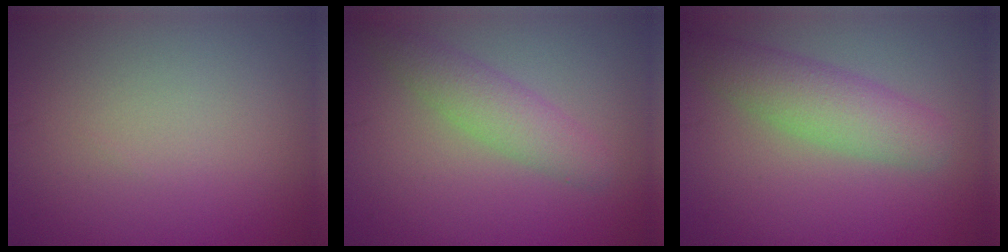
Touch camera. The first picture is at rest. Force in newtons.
{"total": 3.0, "press": 2.9, "slide": 0.2}
{"total": 4.1, "press": 4.1, "slide": 0.3}